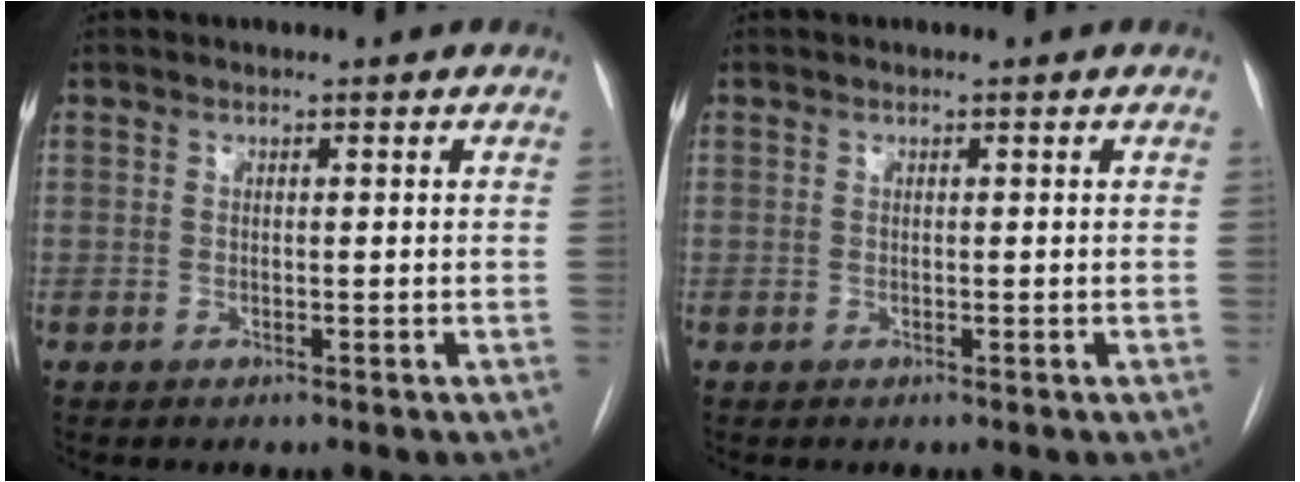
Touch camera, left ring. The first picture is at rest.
{"total": 0.0}